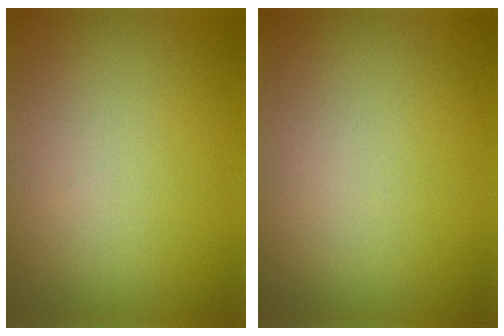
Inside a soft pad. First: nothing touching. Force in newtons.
{"total": 0.0}